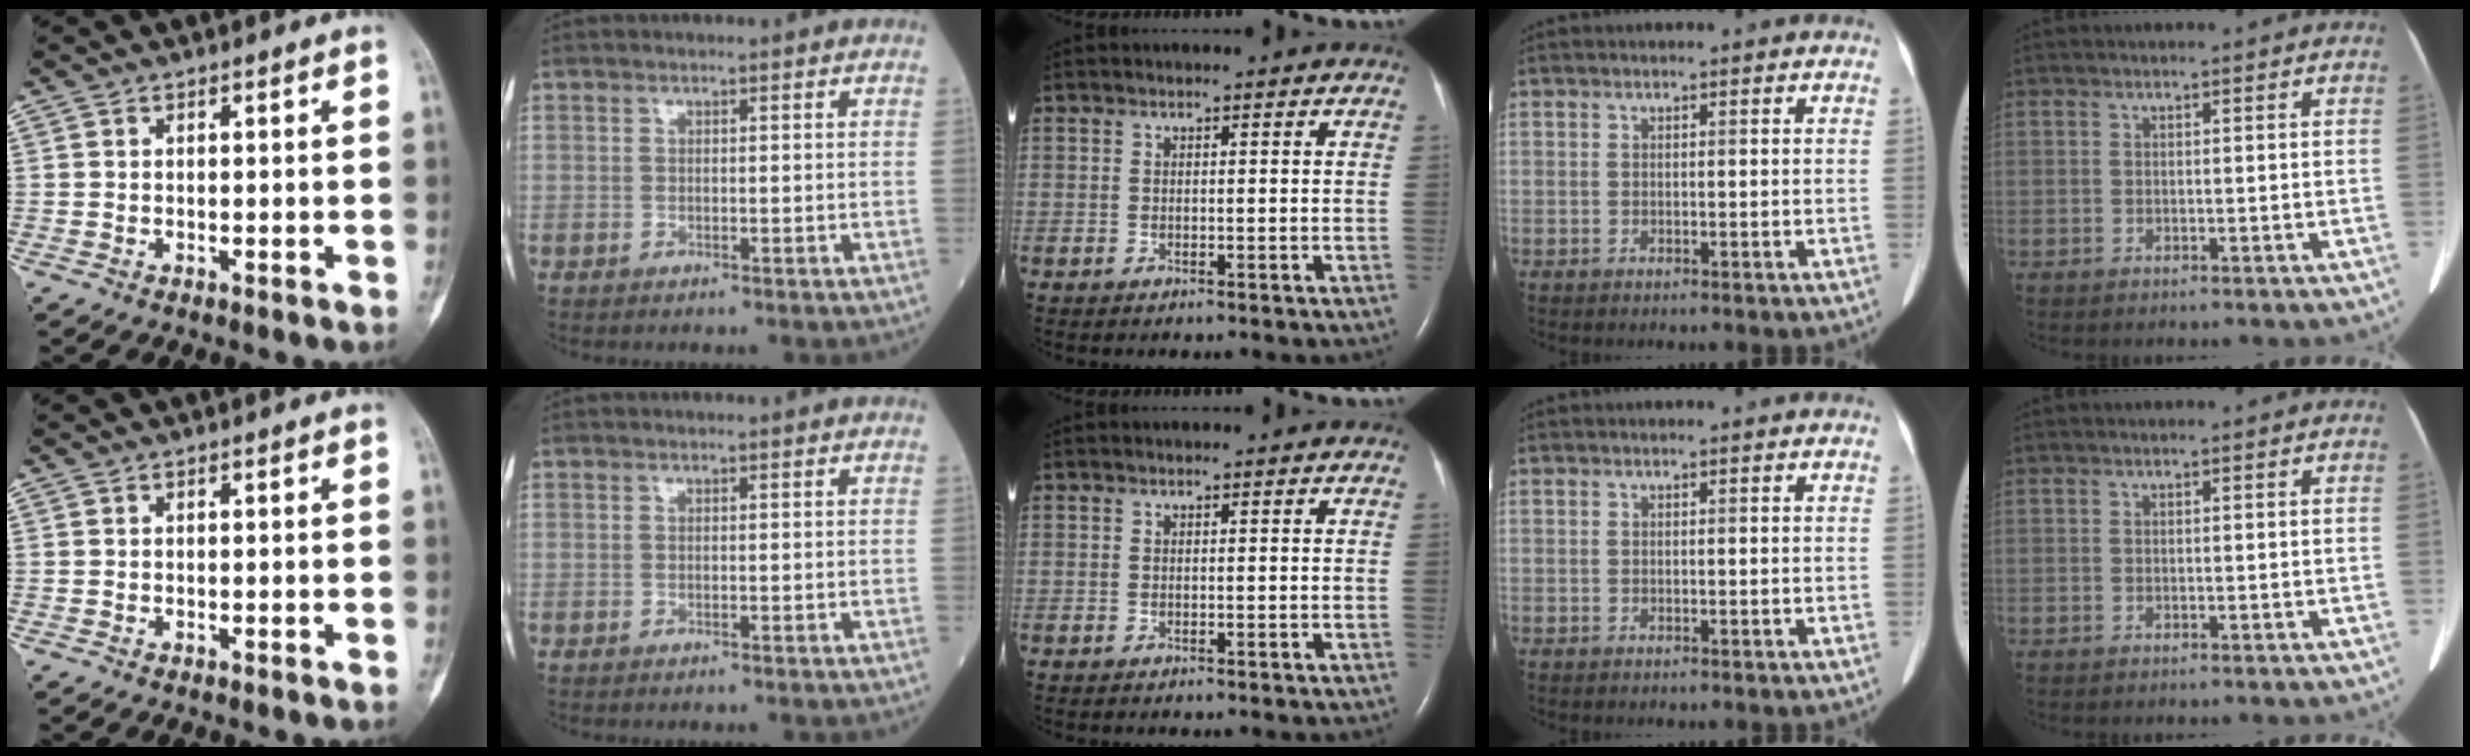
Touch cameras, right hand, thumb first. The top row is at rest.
{}